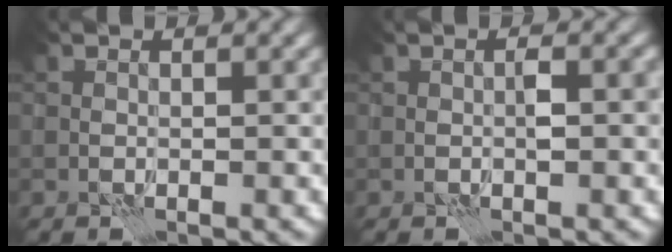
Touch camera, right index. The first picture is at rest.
{"total": 1.3, "force": [-0.1, 0.4, 1.2], "torque": [-0.019, 0.003, -0.001]}